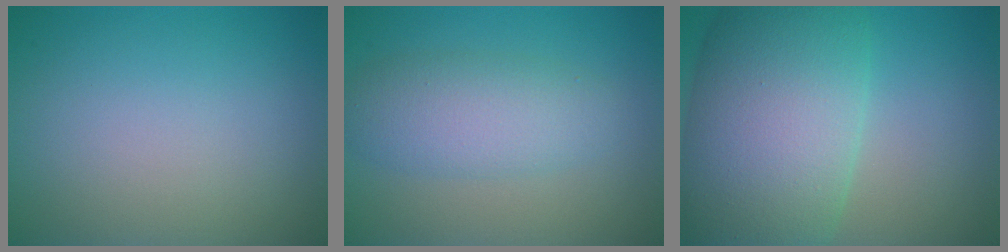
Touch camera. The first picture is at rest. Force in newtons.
{"total": 4.4, "press": 4.4, "slide": 0.1}
{"total": 13.6, "press": 13.6, "slide": 0.3}